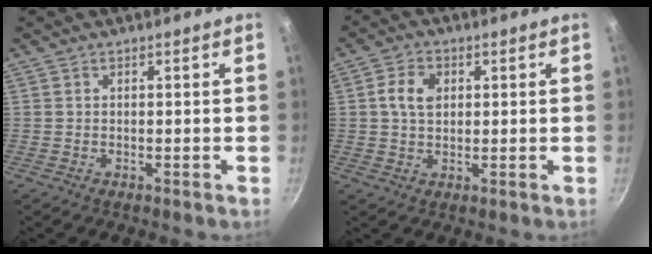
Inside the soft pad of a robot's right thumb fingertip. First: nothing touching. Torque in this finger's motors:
{"motor_torque": [0.59, 0.68, 0.62, -0.31, 0.12]}